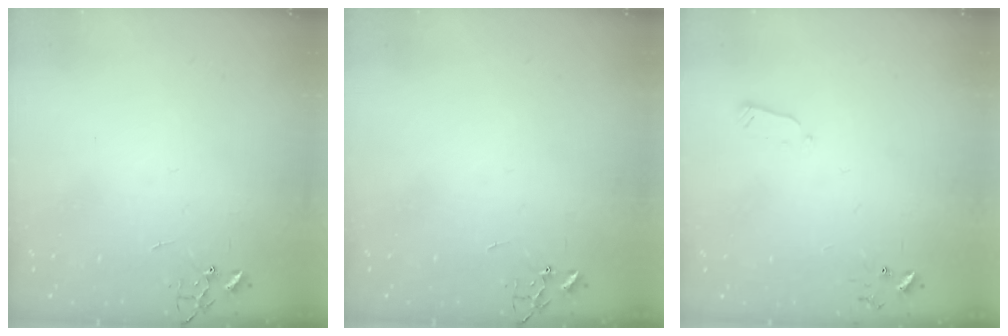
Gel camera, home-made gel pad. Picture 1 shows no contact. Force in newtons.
{"total": 0.0}
{"total": 2.4, "press": 2.3, "slide": 0.4}